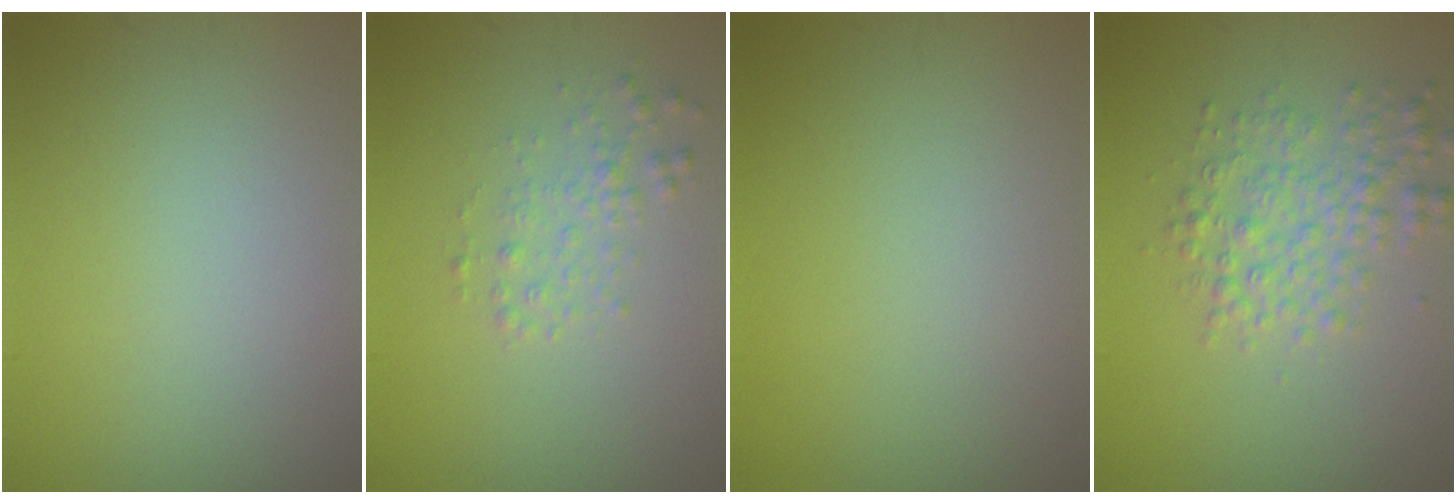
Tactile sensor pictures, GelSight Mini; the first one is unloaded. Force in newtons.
{"total": 1.6, "press": 1.6, "slide": 0.0}
{"total": 0.0}
{"total": 3.3, "press": 3.3, "slide": 0.1}